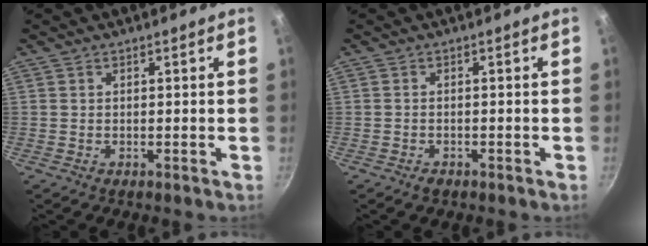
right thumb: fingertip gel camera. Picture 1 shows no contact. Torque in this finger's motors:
{"motor_torque": [0.19, -0.05, -0.41, 0.10, -0.06]}